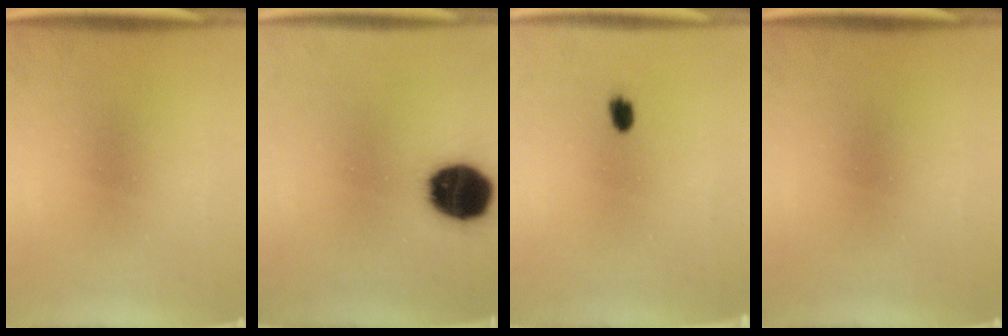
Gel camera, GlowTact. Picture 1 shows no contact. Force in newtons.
{"total": 14.6}
{"total": 2.7}
{"total": 0.0}